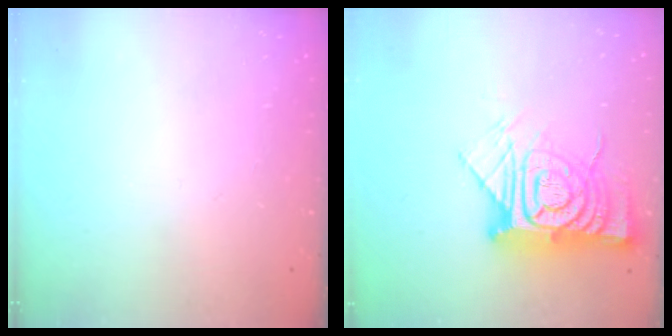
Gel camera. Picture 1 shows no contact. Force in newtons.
{"total": 17.2, "press": 17.1, "slide": 1.5}